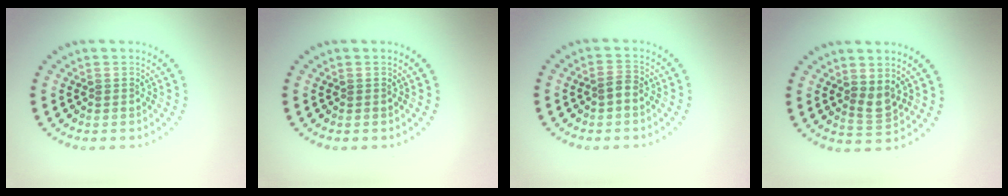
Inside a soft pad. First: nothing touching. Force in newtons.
{"total": 0.0}
{"total": 1.3, "press": 1.2, "slide": 0.5}
{"total": 1.8, "press": 1.5, "slide": 1.0}